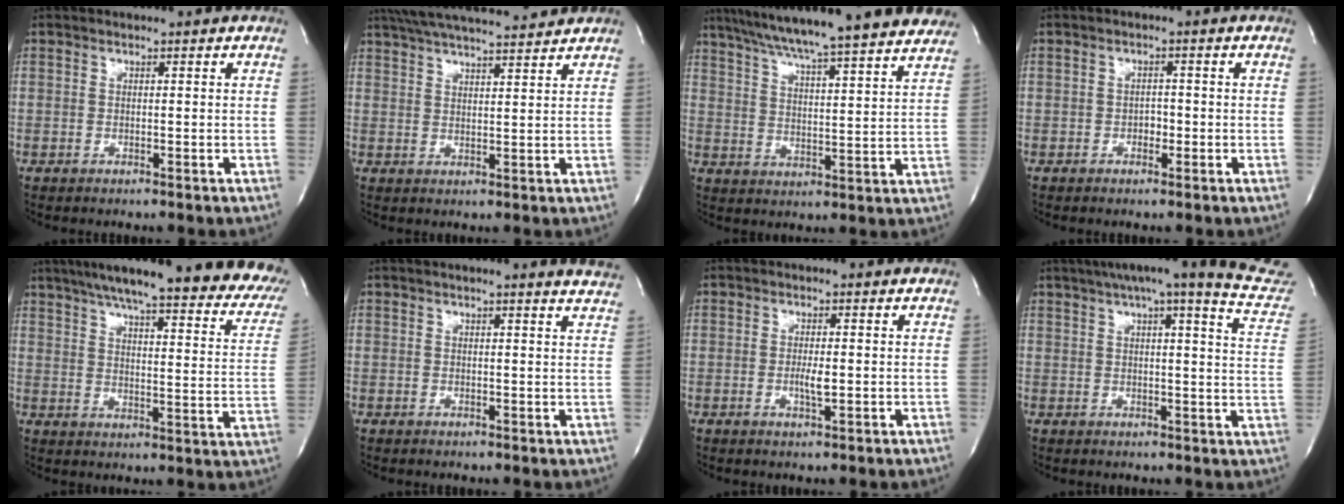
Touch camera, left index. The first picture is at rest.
{"total": 14.4, "force": [13.1, 1.0, 5.9], "torque": [-0.112, 0.027, 0.198]}
{"total": 24.3, "force": [21.3, 0.8, 11.7], "torque": [-0.191, -0.002, 0.288]}
{"total": 1.5, "force": [-0.6, 1.0, 0.9], "torque": [-0.012, 0.005, -0.010]}
{"total": 29.9, "force": [24.0, 5.3, 17.0], "torque": [-0.205, -0.022, 0.287]}
{"total": 5.4, "force": [5.1, -0.3, 1.8], "torque": [-0.021, -0.014, 0.033]}
{"total": 2.4, "force": [-0.3, 0.4, 2.3], "torque": [-0.047, -0.003, -0.004]}
{"total": 22.5, "force": [19.0, 1.6, 12.0], "torque": [-0.168, -0.019, 0.213]}